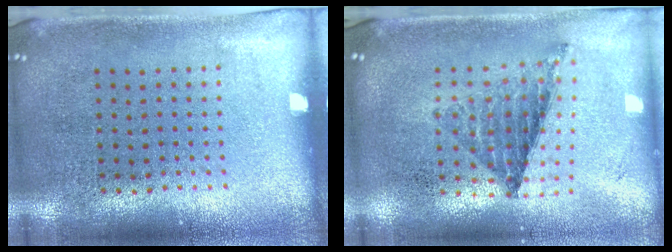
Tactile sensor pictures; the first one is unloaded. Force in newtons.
{"total": 0.7, "press": 0.7, "slide": 0.0}